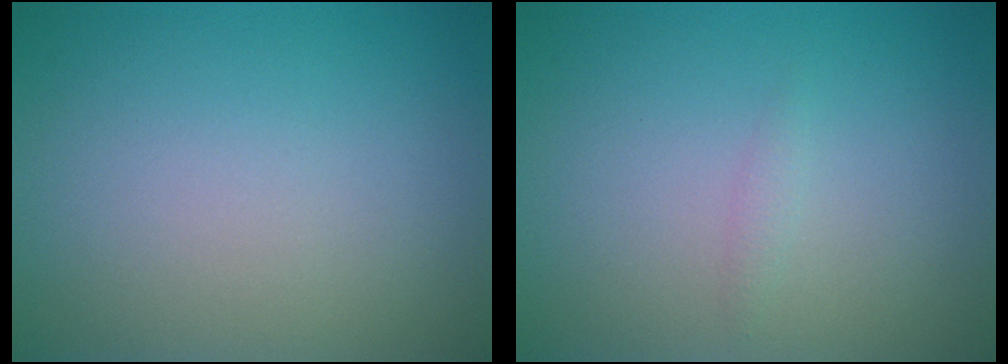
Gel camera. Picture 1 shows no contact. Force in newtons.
{"total": 0.6, "press": 0.6, "slide": 0.0}